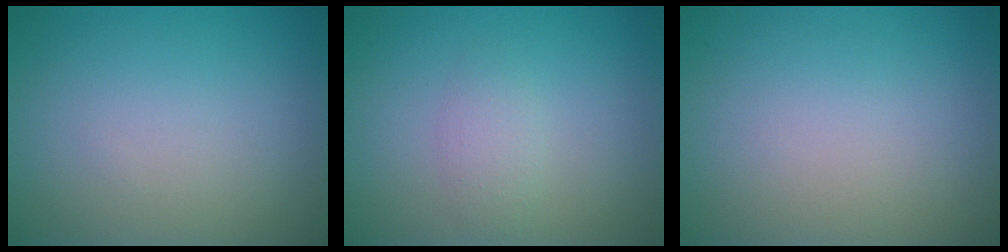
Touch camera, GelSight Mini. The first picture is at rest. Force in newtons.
{"total": 1.6, "press": 1.6, "slide": 0.2}
{"total": 0.0}